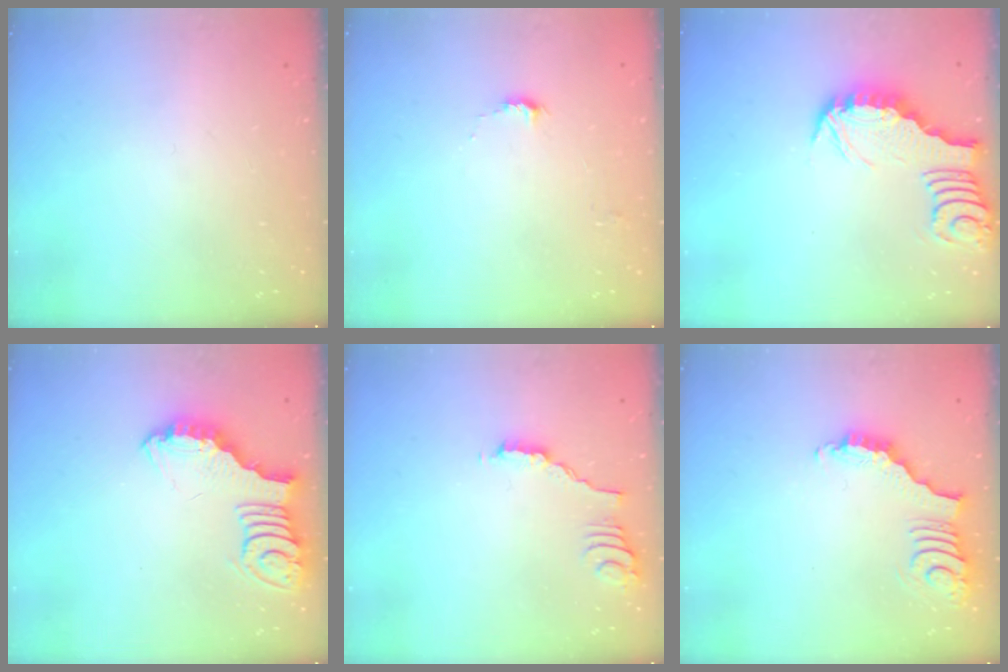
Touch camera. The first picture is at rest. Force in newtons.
{"total": 5.7, "press": 5.6, "slide": 0.5}
{"total": 3.1, "press": 3.1, "slide": 0.3}
{"total": 6.2, "press": 6.1, "slide": 0.6}
{"total": 2.0, "press": 2.0, "slide": 0.5}
{"total": 3.9, "press": 3.9, "slide": 0.7}